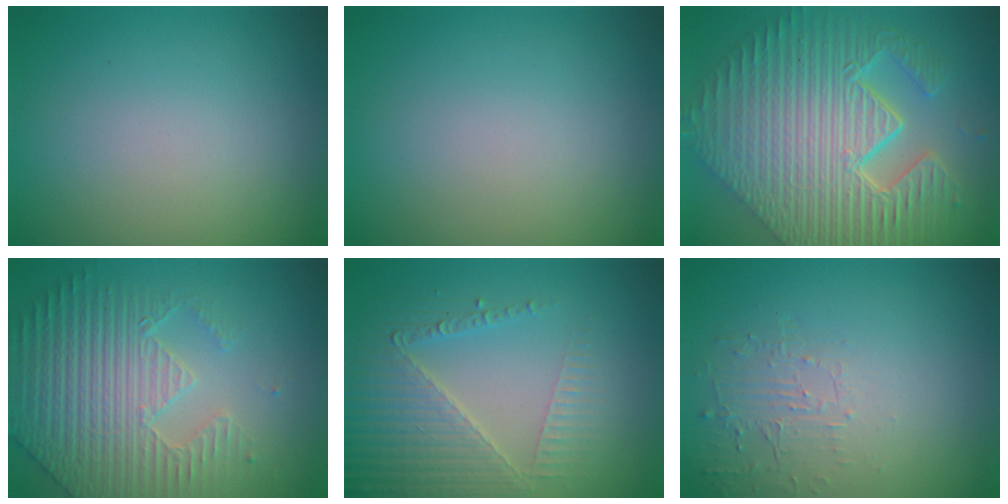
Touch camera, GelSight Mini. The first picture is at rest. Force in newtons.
{"total": 0.0}
{"total": 11.7, "press": 7.7, "slide": 8.8}
{"total": 4.7, "press": 4.6, "slide": 1.1}
{"total": 4.1, "press": 4.0, "slide": 0.6}
{"total": 1.6, "press": 0.3, "slide": 1.6}